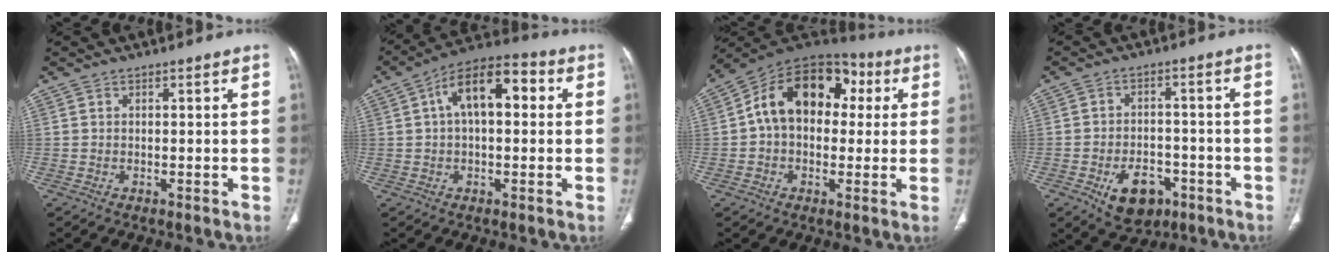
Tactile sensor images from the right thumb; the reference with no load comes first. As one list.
[{"total": 12.7, "force": [2.7, 6.5, 10.5], "torque": [-0.160, 0.036, 0.035]}, {"total": 17.9, "force": [3.0, 12.3, 12.6], "torque": [-0.167, 0.044, 0.036]}, {"total": 9.5, "force": [-4.4, 6.3, 5.6], "torque": [-0.061, 0.025, -0.058]}]